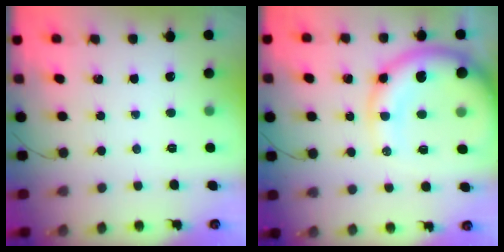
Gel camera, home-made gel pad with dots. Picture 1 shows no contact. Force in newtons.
{"total": 14.7, "press": 14.2, "slide": 3.7}